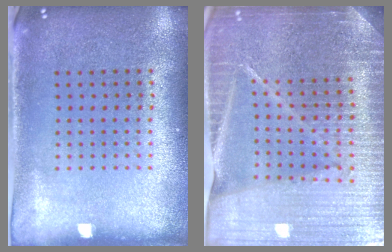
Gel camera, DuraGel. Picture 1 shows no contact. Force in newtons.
{"total": 5.9, "press": 5.1, "slide": 2.8}